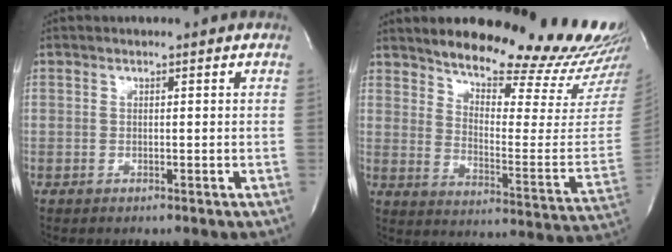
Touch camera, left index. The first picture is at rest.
{"total": 26.1, "force": [23.8, 3.0, 10.3], "torque": [-0.150, -0.122, 0.293]}